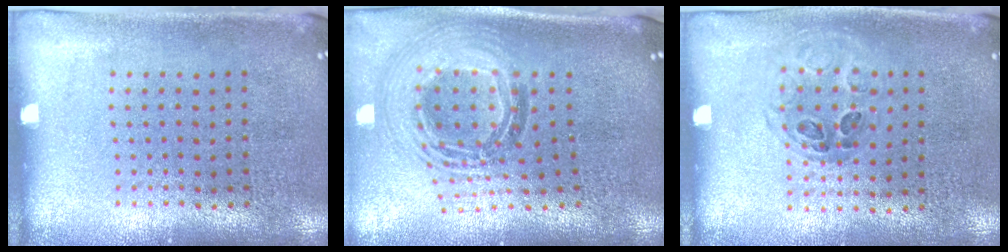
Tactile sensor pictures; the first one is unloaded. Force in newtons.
{"total": 1.6, "press": 1.4, "slide": 0.8}
{"total": 0.9, "press": 0.7, "slide": 0.5}